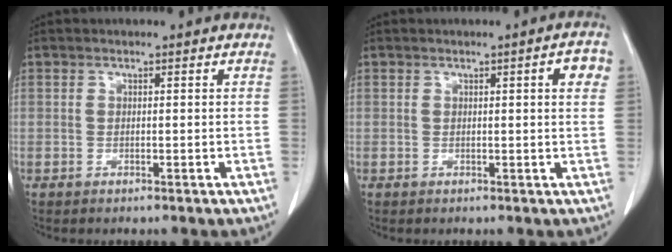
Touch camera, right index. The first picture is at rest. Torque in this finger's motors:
{"motor_torque": [0.06, 0.09, 0.01, 0.01]}